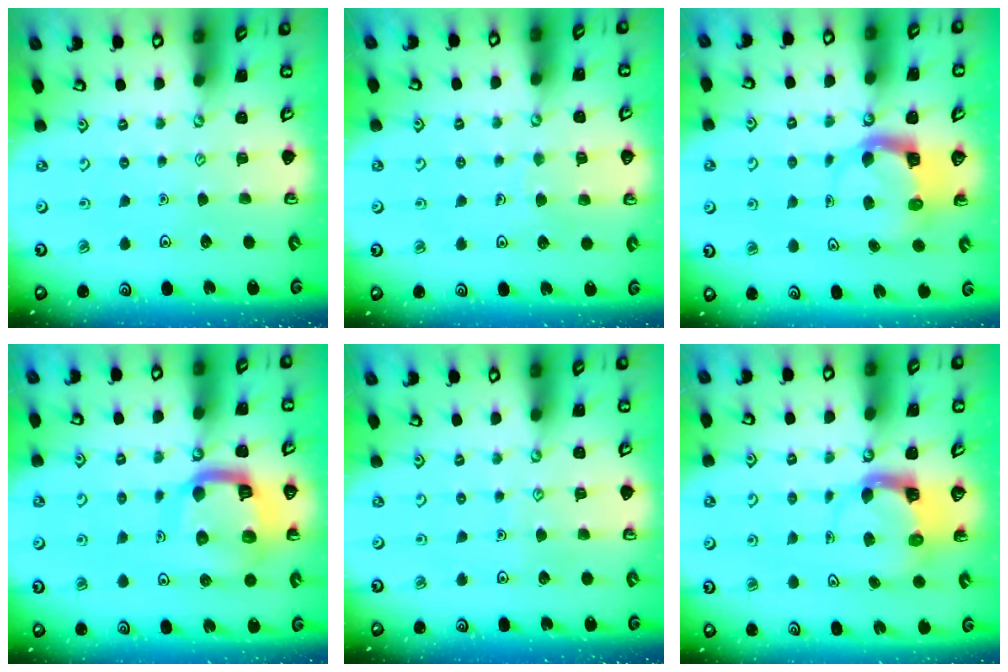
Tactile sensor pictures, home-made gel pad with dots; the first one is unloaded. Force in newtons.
{"total": 5.1, "press": 5.1, "slide": 0.4}
{"total": 4.0, "press": 4.0, "slide": 0.3}
{"total": 13.2, "press": 13.1, "slide": 1.5}
{"total": 3.7, "press": 3.7, "slide": 0.3}
{"total": 3.9, "press": 3.8, "slide": 0.5}